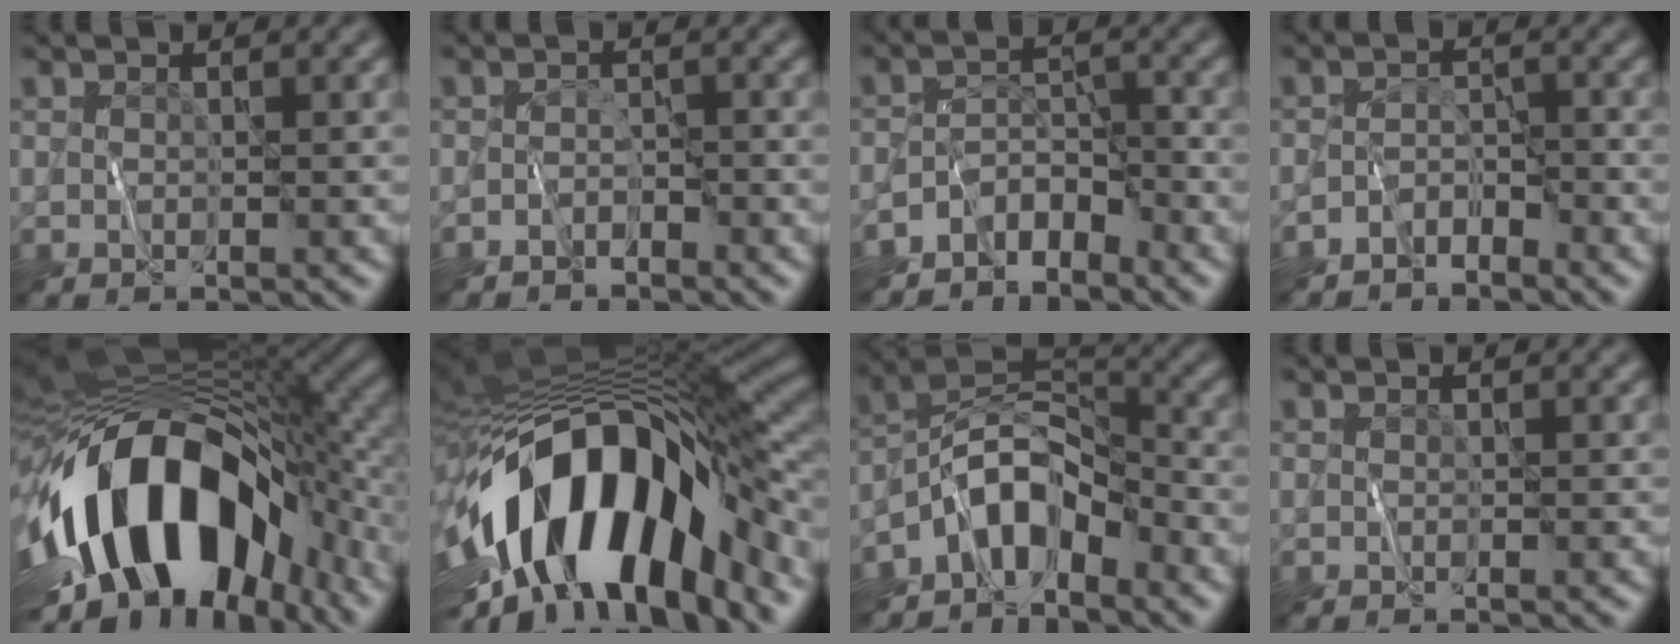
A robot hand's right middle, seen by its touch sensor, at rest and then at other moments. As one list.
[{"total": 1.3, "force": [-1.2, 0.5, 0.3], "torque": [-0.001, 0.010, -0.024]}, {"total": 4.4, "force": [-3.6, 2.0, 1.3], "torque": [-0.009, -0.001, -0.069]}, {"total": 2.3, "force": [-2.1, 1.0, 0.3], "torque": [0.001, 0.007, -0.045]}, {"total": 16.8, "force": [-4.5, 9.3, 13.3], "torque": [-0.225, -0.002, -0.074]}, {"total": 16.2, "force": [-5.0, 7.3, 13.6], "torque": [-0.227, 0.008, -0.084]}, {"total": 6.0, "force": [-3.9, 3.0, 3.5], "torque": [-0.043, 0.008, -0.084]}, {"total": 0.0}]